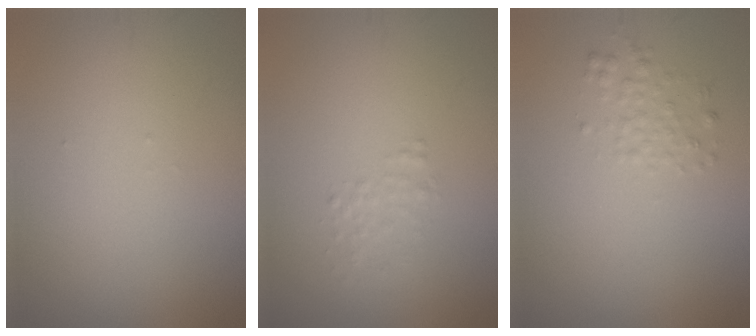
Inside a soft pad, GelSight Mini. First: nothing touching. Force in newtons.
{"total": 1.2, "press": 1.2, "slide": 0.0}
{"total": 1.5, "press": 1.5, "slide": 0.1}